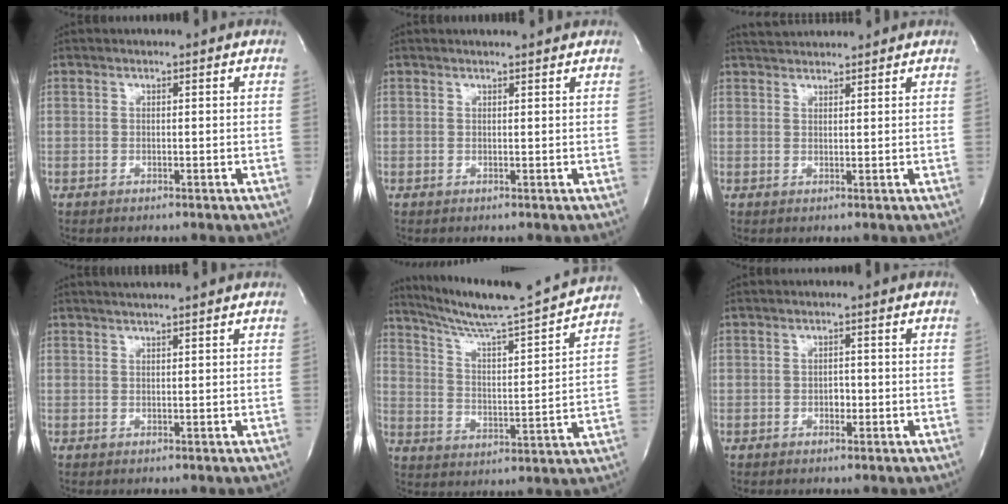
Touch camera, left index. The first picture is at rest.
{"total": 2.5, "force": [2.4, -0.2, 0.7], "torque": [-0.011, 0.005, 0.028]}
{"total": 4.8, "force": [4.7, 0.5, 0.9], "torque": [-0.021, 0.034, 0.077]}
{"total": 3.4, "force": [3.0, -0.6, 1.6], "torque": [-0.021, 0.016, 0.046]}
{"total": 17.1, "force": [15.9, -1.1, 6.3], "torque": [-0.111, -0.028, 0.240]}
{"total": 1.4, "force": [-0.5, 0.9, 1.0], "torque": [-0.015, 0.004, -0.007]}